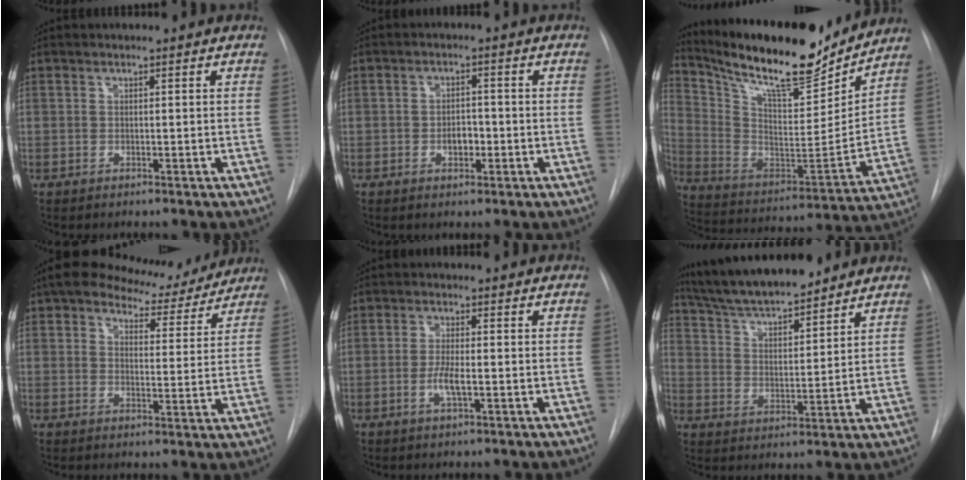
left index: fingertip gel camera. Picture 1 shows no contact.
{"total": 2.8, "force": [-0.9, 1.7, 2.1], "torque": [-0.029, 0.005, -0.011]}
{"total": 22.1, "force": [18.9, 4.5, 10.5], "torque": [-0.197, -0.016, 0.309]}
{"total": 10.8, "force": [9.4, 3.9, 3.5], "torque": [-0.041, 0.008, 0.123]}
{"total": 3.4, "force": [-1.0, 0.5, 3.2], "torque": [-0.066, -0.004, -0.019]}
{"total": 14.1, "force": [12.6, 2.2, 5.8], "torque": [-0.101, 0.012, 0.220]}